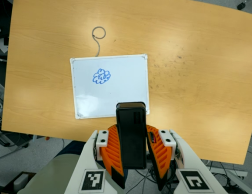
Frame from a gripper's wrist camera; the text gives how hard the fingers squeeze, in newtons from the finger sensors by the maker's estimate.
{"total": 9.2, "left": 8.2, "right": 10.3}